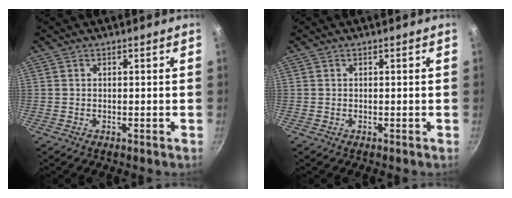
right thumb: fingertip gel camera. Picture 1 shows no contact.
{"total": 0.0}